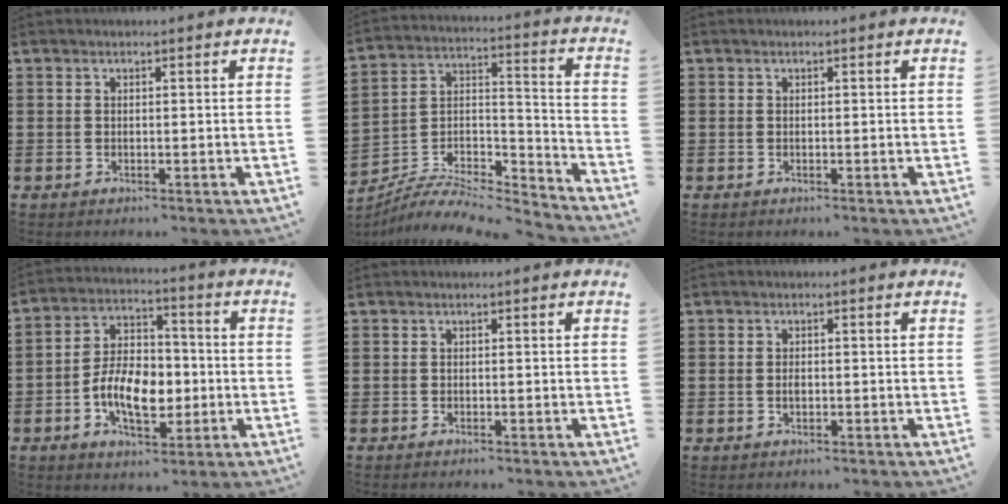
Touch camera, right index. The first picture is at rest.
{"total": 6.7, "force": [-5.8, 2.4, 2.2], "torque": [-0.043, 0.002, -0.116]}
{"total": 0.0}
{"total": 9.1, "force": [-2.3, 5.5, 6.9], "torque": [-0.134, 0.001, -0.049]}
{"total": 0.0}
{"total": 1.2, "force": [0.0, 0.7, 1.0], "torque": [-0.021, 0.003, -0.001]}